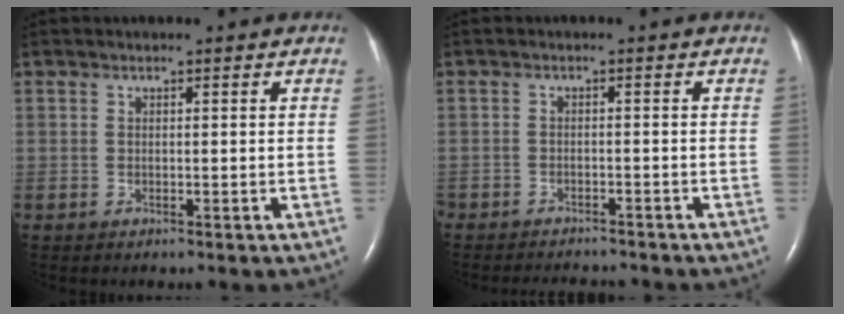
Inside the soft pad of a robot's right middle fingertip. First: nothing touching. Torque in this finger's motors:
{"motor_torque": [0.00, 0.00, 0.00, -0.01]}